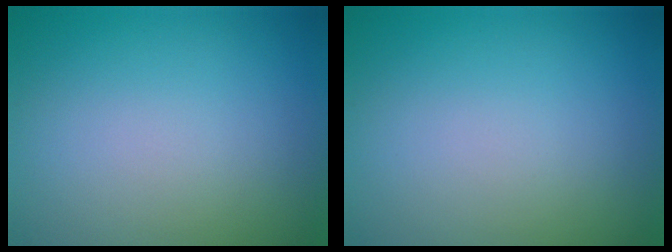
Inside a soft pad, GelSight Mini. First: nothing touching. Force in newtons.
{"total": 0.0}